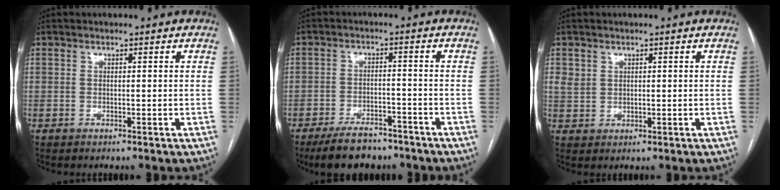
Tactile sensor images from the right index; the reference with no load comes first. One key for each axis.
{"total": 8.2, "fx": -6.7, "fy": 3.2, "fz": 3.5, "tx": -0.058, "ty": -0.005, "tz": -0.111}
{"total": 2.6, "fx": 1.2, "fy": 2.2, "fz": 0.8, "tx": -0.015, "ty": 0.005, "tz": 0.027}